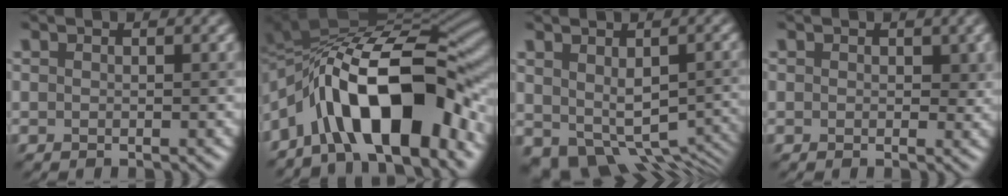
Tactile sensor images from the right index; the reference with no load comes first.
{"total": 14.4, "force": [-5.1, 5.5, 12.3], "torque": [-0.178, 0.018, -0.084]}
{"total": 7.3, "force": [-1.9, 4.7, 5.3], "torque": [-0.085, -0.040, -0.007]}
{"total": 1.5, "force": [0.4, 1.1, 0.9], "torque": [-0.008, -0.003, 0.003]}